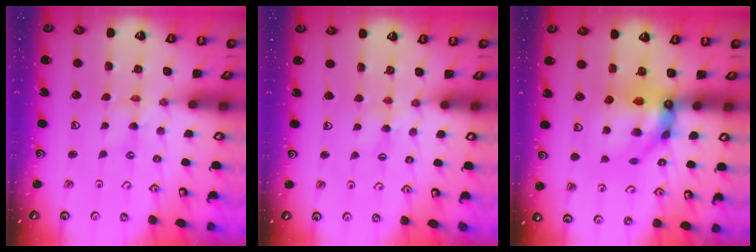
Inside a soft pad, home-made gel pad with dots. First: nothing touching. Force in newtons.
{"total": 2.4, "press": 2.4, "slide": 0.5}
{"total": 13.1, "press": 13.0, "slide": 1.6}